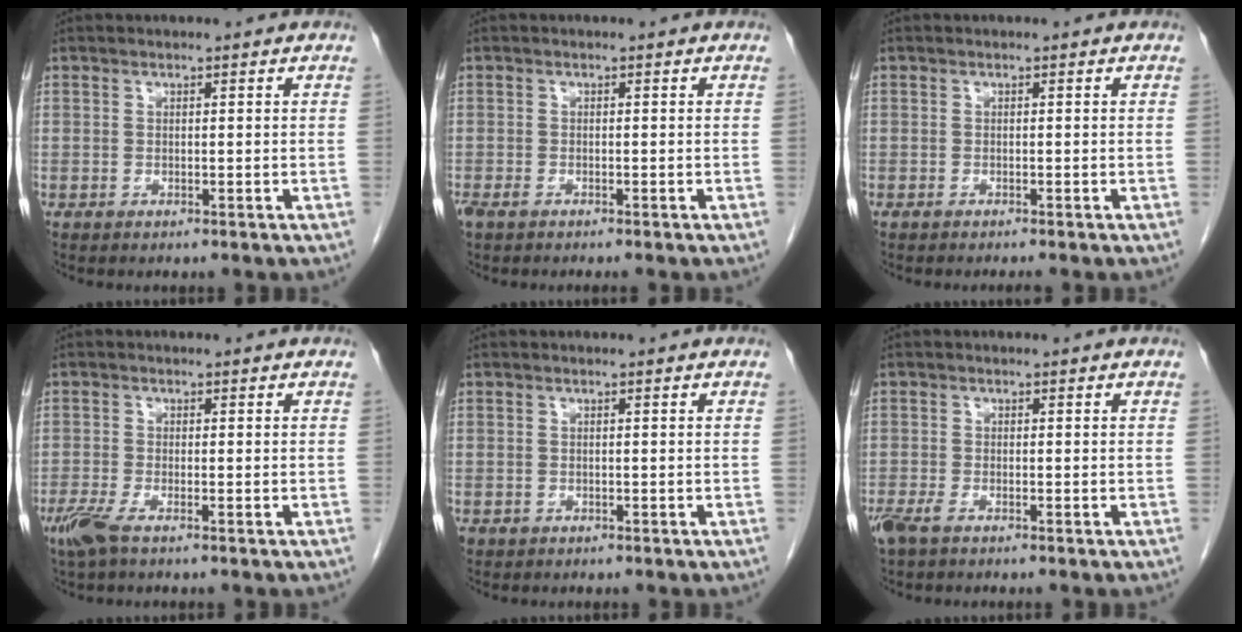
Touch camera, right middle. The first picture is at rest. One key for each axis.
{"total": 2.0, "fx": -1.5, "fy": 0.5, "fz": 1.2, "tx": -0.024, "ty": -0.005, "tz": -0.025}
{"total": 1.1, "fx": -1.0, "fy": -0.1, "fz": 0.5, "tx": -0.008, "ty": 0.000, "tz": -0.014}
{"total": 3.4, "fx": -2.1, "fy": 0.6, "fz": 2.5, "tx": -0.059, "ty": -0.009, "tz": -0.045}
{"total": 0.7, "fx": -0.3, "fy": 0.6, "fz": 0.1, "tx": -0.006, "ty": 0.003, "tz": -0.001}
{"total": 2.7, "fx": -1.8, "fy": 0.8, "fz": 1.8, "tx": -0.043, "ty": -0.006, "tz": -0.035}